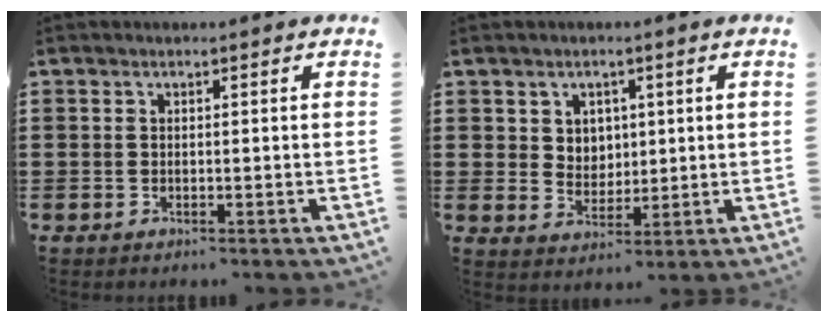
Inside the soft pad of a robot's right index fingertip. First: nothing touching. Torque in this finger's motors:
{"motor_torque": [0.16, 0.21, -0.04, -0.05]}